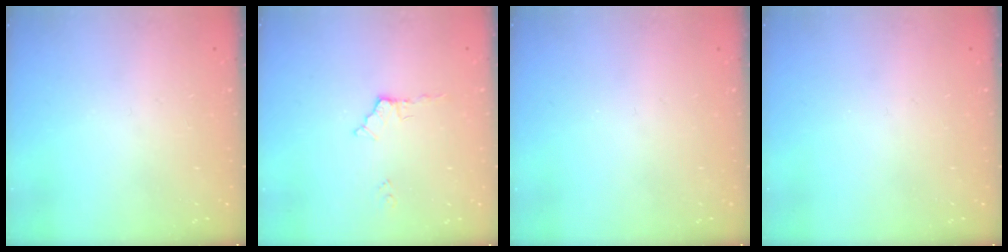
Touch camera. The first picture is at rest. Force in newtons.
{"total": 4.0, "press": 4.0, "slide": 0.3}
{"total": 0.0}
{"total": 0.0}